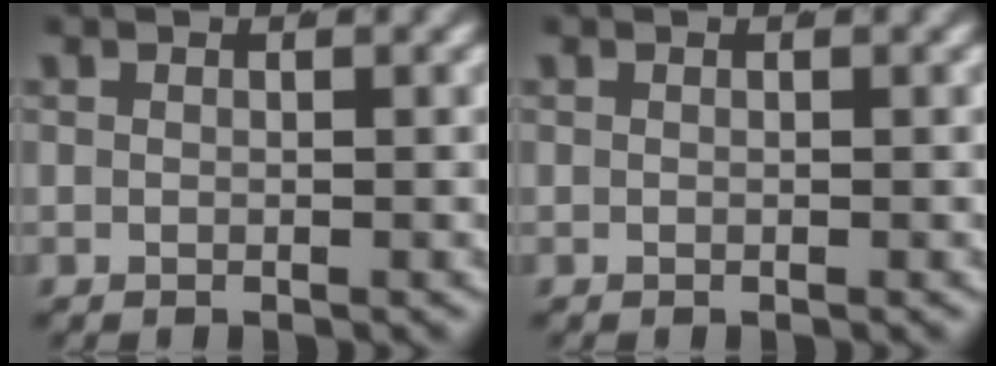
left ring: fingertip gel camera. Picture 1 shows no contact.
{"total": 0.0}